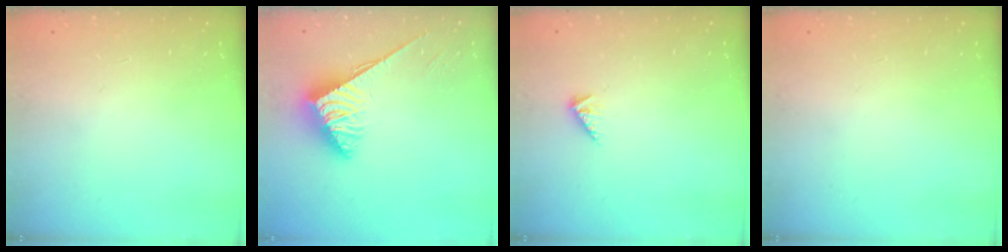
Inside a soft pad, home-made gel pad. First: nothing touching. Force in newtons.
{"total": 3.8, "press": 3.7, "slide": 0.6}
{"total": 2.8, "press": 2.7, "slide": 0.4}
{"total": 0.0}